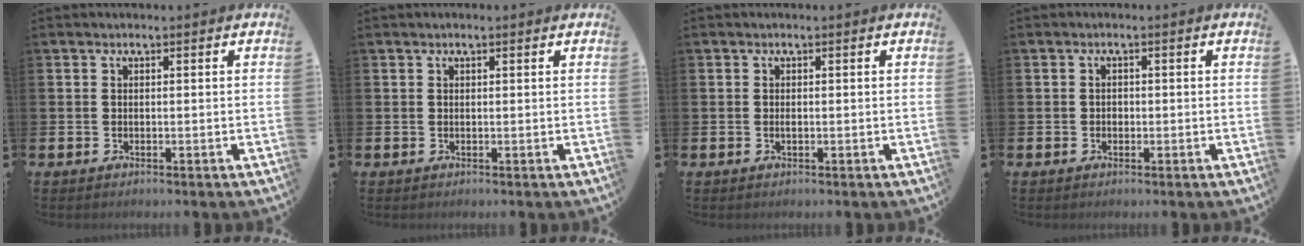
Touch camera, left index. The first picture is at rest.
{"total": 0.6, "force": [0.4, 0.1, 0.4], "torque": [-0.005, 0.002, 0.007]}
{"total": 0.5, "force": [0.0, 0.2, 0.5], "torque": [-0.016, 0.002, 0.001]}
{"total": 0.9, "force": [-0.1, 0.8, 0.3], "torque": [-0.005, 0.005, -0.005]}